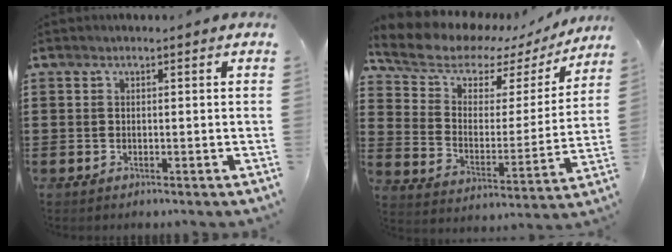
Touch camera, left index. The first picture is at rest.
{"total": 7.5, "force": [6.4, 3.4, 2.0], "torque": [-0.083, -0.037, 0.107]}